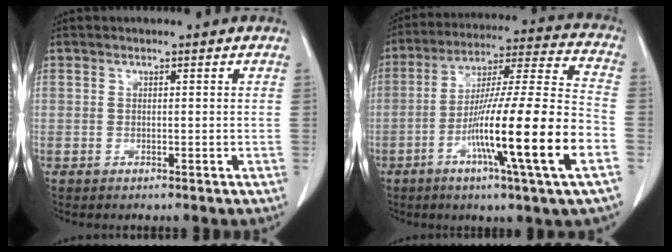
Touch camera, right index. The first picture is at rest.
{"total": 20.0, "force": [-7.1, -0.7, 18.7], "torque": [-0.313, -0.012, -0.121]}